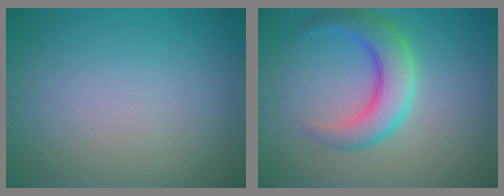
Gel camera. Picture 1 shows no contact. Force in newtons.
{"total": 5.2, "press": 5.2, "slide": 0.1}